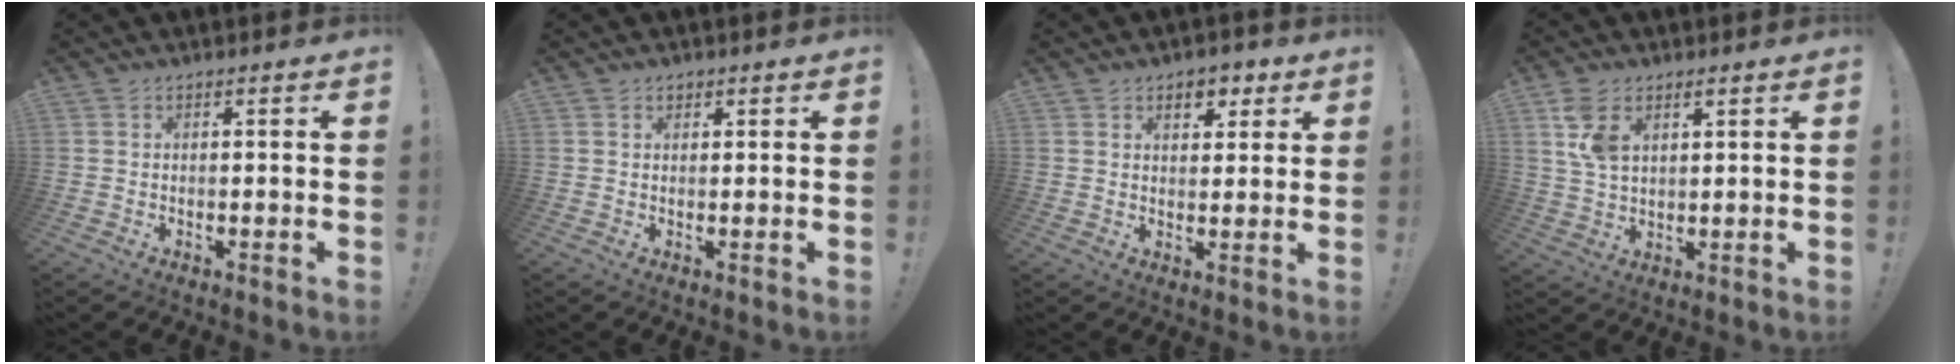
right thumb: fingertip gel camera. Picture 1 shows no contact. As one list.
[{"total": 1.0, "force": [0.7, 0.7, 0.1], "torque": [0.003, -0.002, 0.012]}, {"total": 5.7, "force": [2.8, 3.8, 3.1], "torque": [-0.033, -0.005, 0.046]}, {"total": 6.9, "force": [3.4, 3.9, 4.6], "torque": [-0.087, -0.010, 0.062]}]